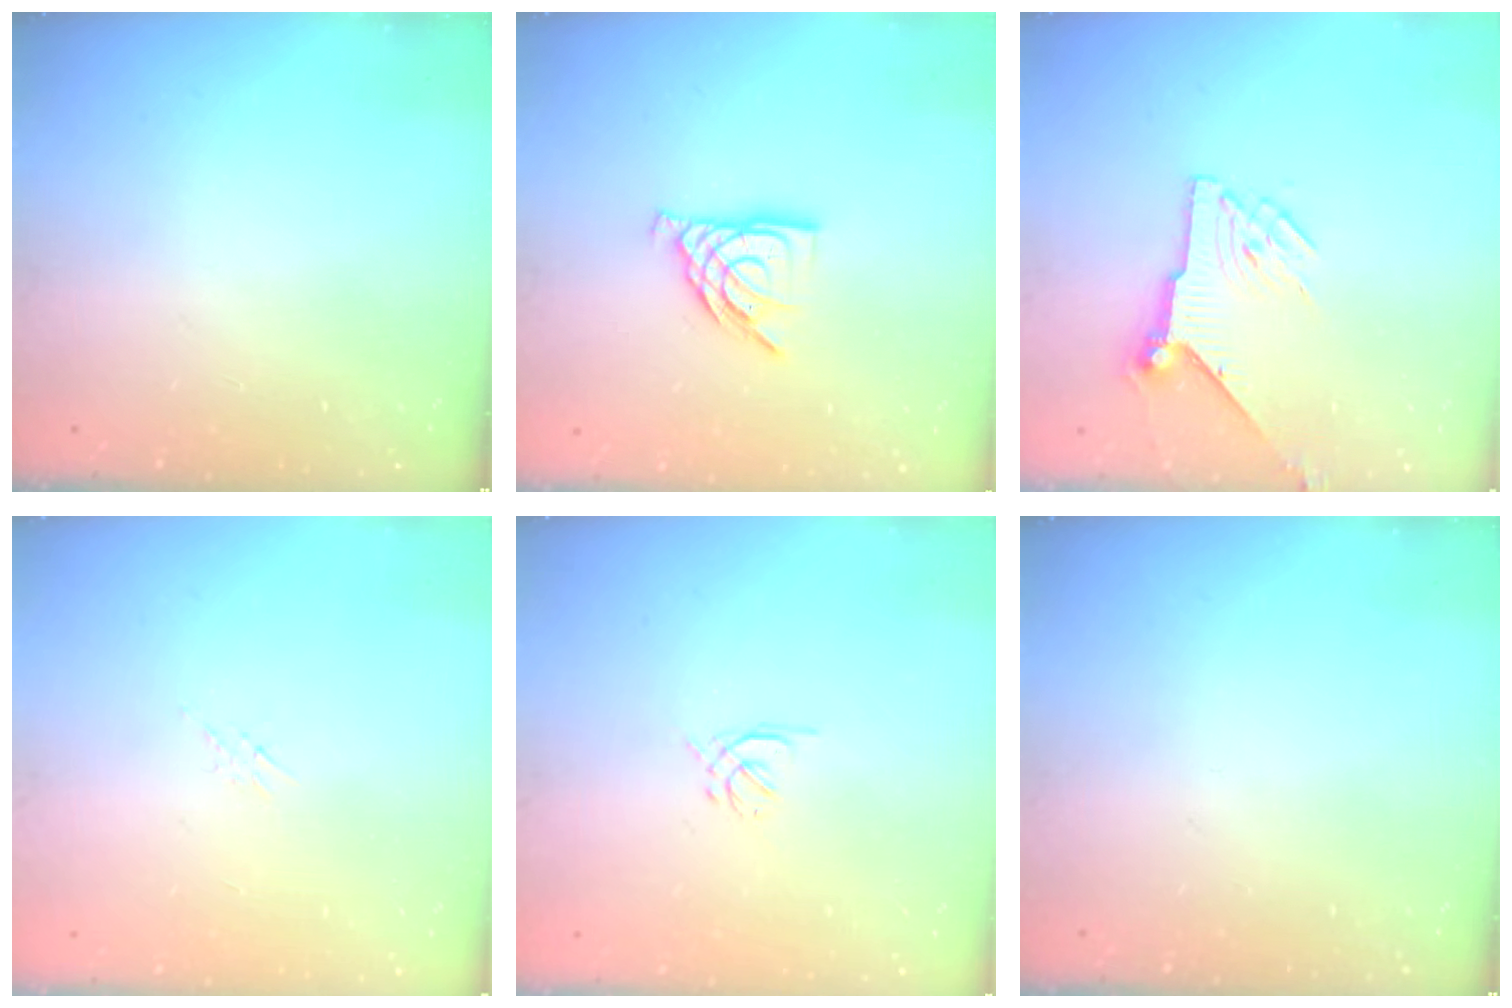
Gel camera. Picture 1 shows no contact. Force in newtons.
{"total": 9.1, "press": 9.1, "slide": 0.8}
{"total": 7.6, "press": 7.6, "slide": 0.1}
{"total": 2.6, "press": 2.6, "slide": 0.2}
{"total": 1.3, "press": 1.2, "slide": 0.5}
{"total": 0.0}